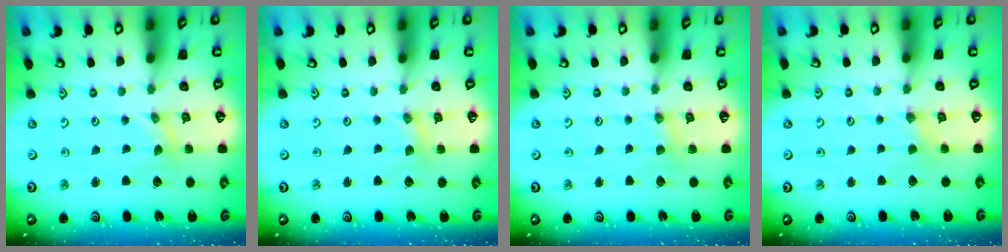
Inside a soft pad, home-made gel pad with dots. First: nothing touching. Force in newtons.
{"total": 0.6, "press": 0.6, "slide": 0.2}
{"total": 2.5, "press": 2.5, "slide": 0.4}
{"total": 1.8, "press": 1.7, "slide": 0.5}